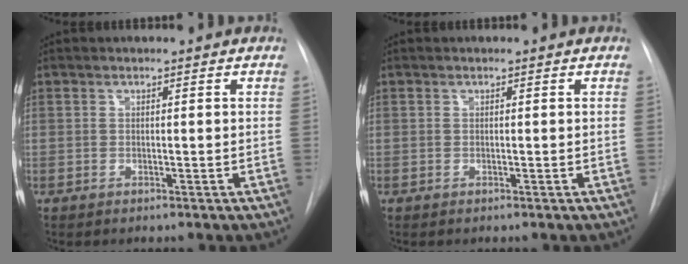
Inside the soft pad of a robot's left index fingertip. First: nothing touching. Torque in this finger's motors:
{"motor_torque": [-0.02, -0.01, 0.00, -0.13]}